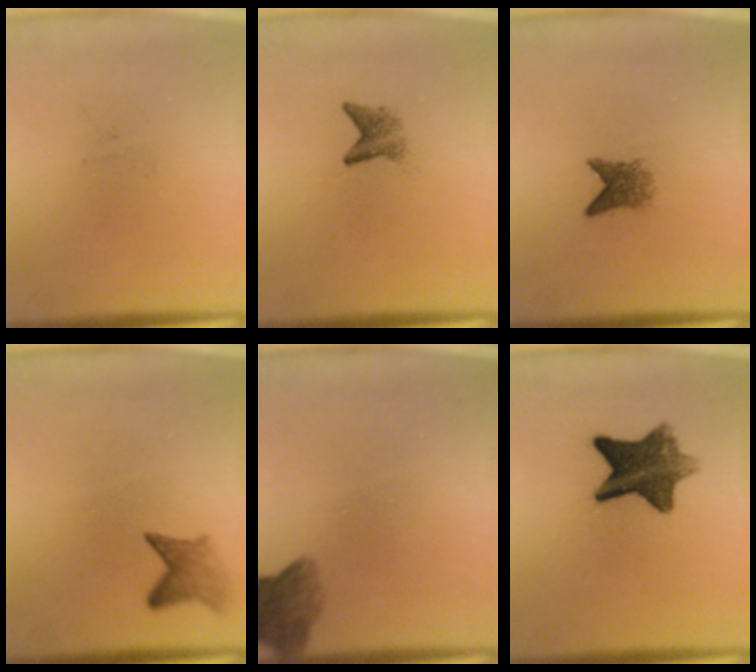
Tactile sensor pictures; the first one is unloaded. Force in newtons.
{"total": 2.0}
{"total": 2.6}
{"total": 2.4}
{"total": 6.4}
{"total": 9.6}